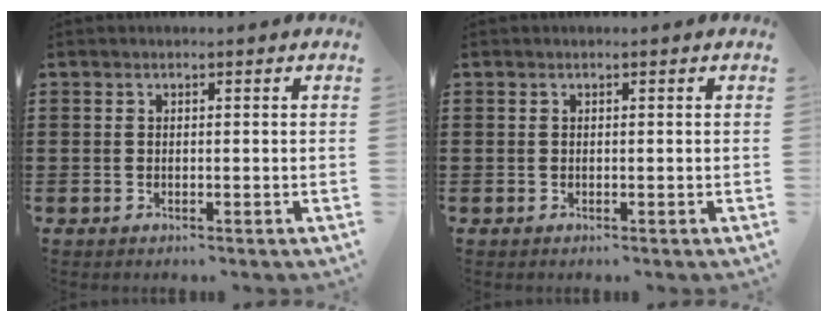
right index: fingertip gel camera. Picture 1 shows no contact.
{"total": 0.0}